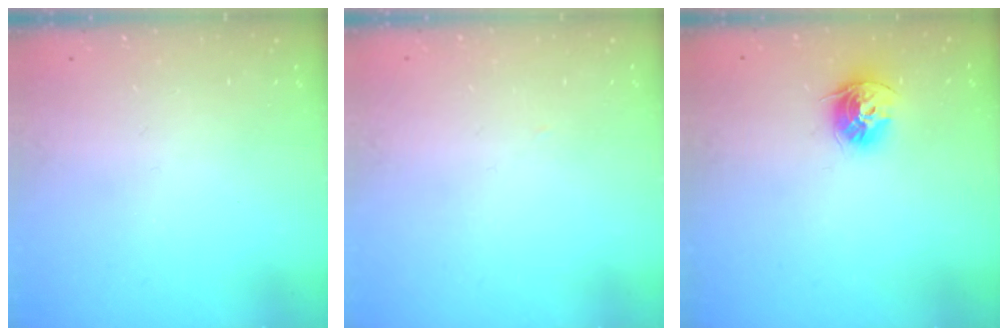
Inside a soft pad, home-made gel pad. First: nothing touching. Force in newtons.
{"total": 1.1, "press": 1.1, "slide": 0.1}
{"total": 10.6, "press": 10.6, "slide": 1.0}